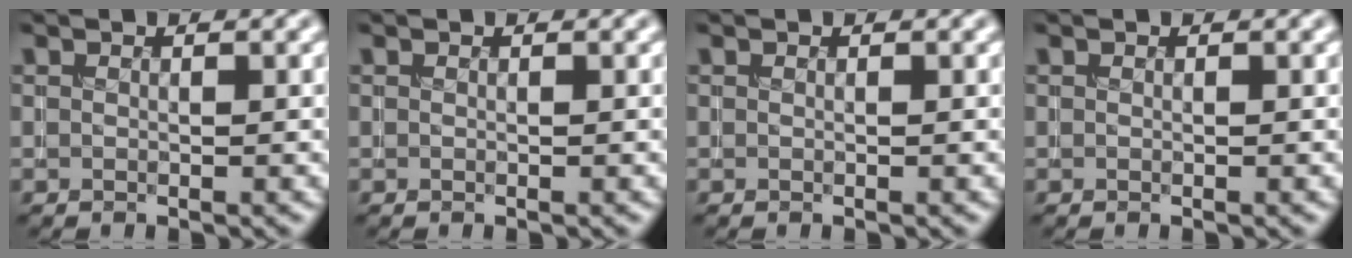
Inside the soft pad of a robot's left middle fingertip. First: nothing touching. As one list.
[{"total": 0.0}, {"total": 0.0}, {"total": 0.0}]